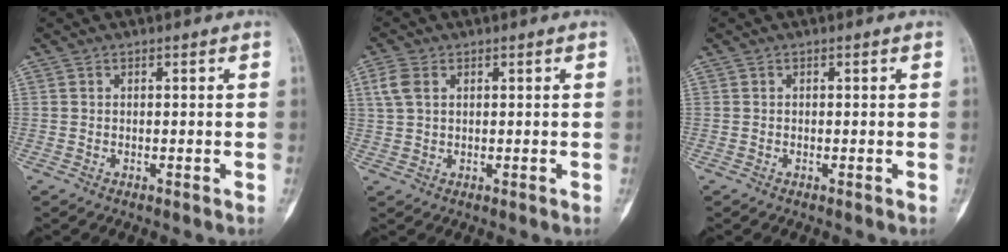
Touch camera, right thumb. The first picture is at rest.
{"total": 3.8, "force": [1.3, 2.5, 2.6], "torque": [-0.068, 0.007, 0.030]}
{"total": 0.0}